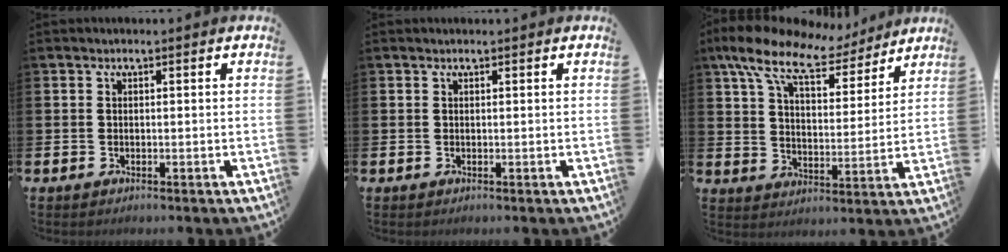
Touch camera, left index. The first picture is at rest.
{"total": 0.0}
{"total": 11.9, "force": [9.7, 4.2, 5.4], "torque": [-0.126, -0.051, 0.170]}